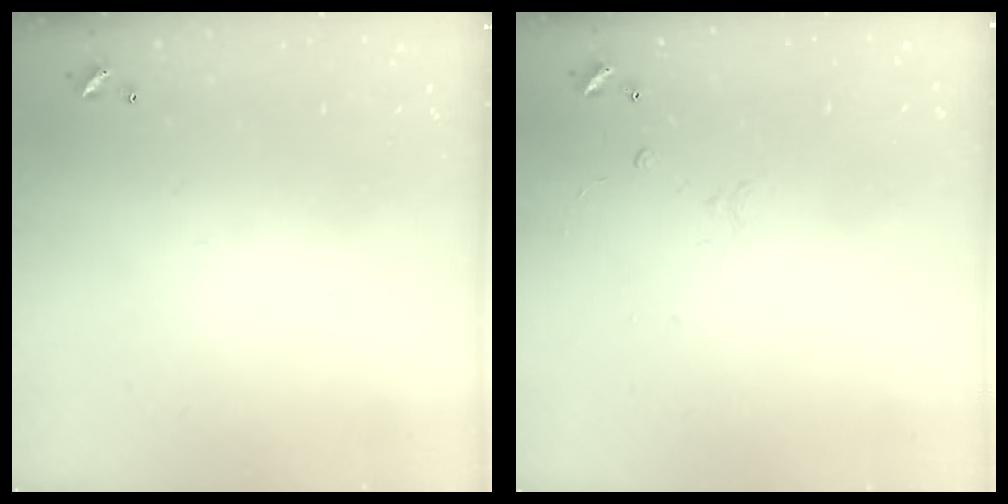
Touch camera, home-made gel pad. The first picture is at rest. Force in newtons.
{"total": 1.5, "press": 1.3, "slide": 0.6}